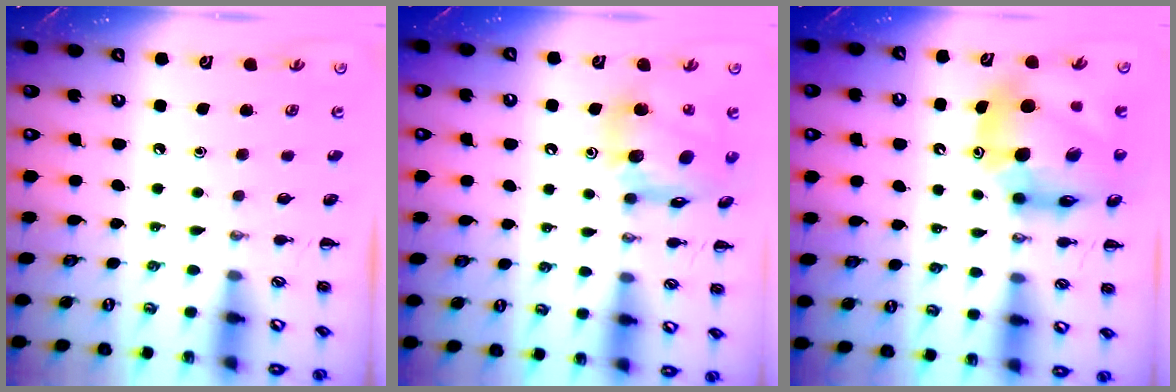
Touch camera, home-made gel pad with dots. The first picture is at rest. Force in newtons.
{"total": 15.5, "press": 15.3, "slide": 2.3}
{"total": 16.6, "press": 15.8, "slide": 4.9}